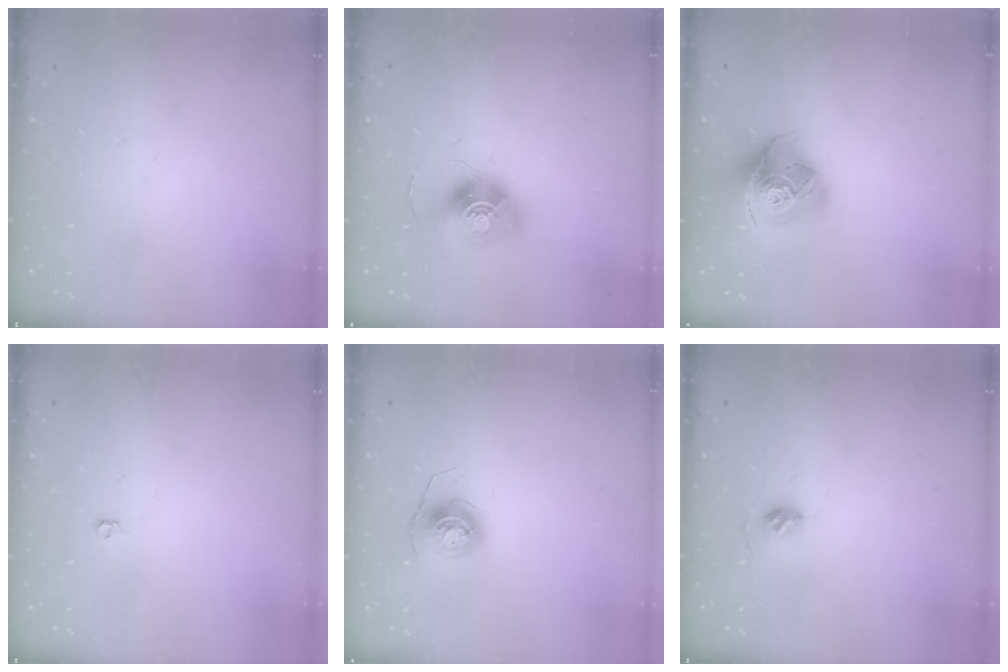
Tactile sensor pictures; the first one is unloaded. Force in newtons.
{"total": 13.5, "press": 13.5, "slide": 0.6}
{"total": 18.0, "press": 17.9, "slide": 1.9}
{"total": 3.6, "press": 3.5, "slide": 0.6}
{"total": 6.9, "press": 6.9, "slide": 0.5}
{"total": 5.4, "press": 5.2, "slide": 1.2}